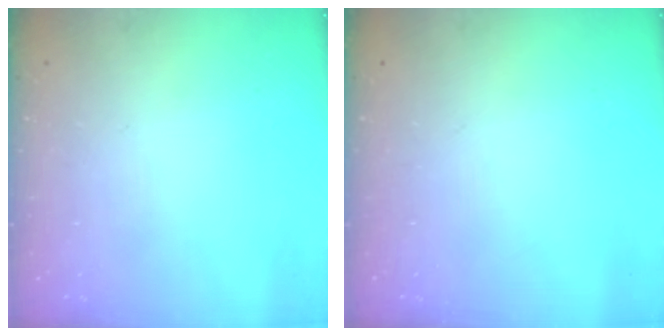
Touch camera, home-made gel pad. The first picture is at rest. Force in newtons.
{"total": 0.0}